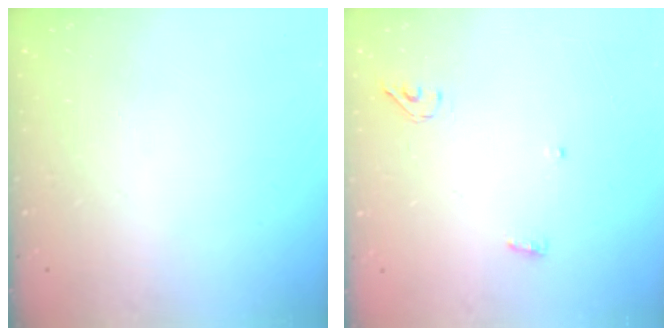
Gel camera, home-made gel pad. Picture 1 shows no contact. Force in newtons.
{"total": 3.2, "press": 3.0, "slide": 1.2}